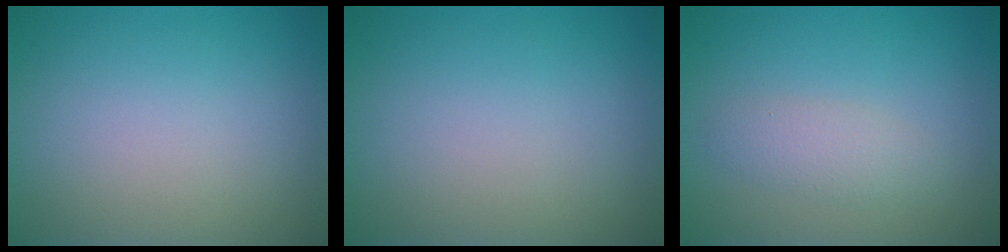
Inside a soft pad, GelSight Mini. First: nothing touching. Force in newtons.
{"total": 0.0}
{"total": 2.0, "press": 2.0, "slide": 0.1}